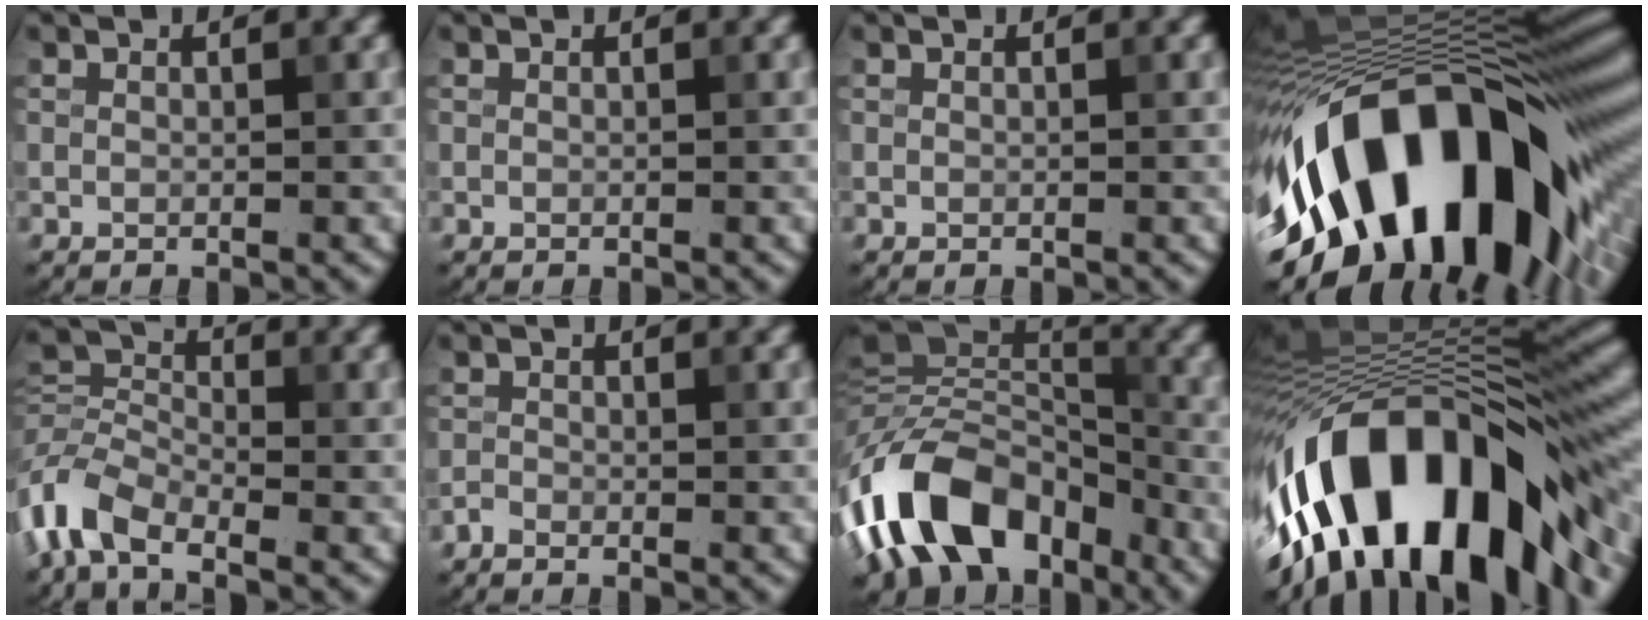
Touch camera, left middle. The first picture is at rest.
{"total": 0.0}
{"total": 0.0}
{"total": 18.7, "force": [-7.8, 9.0, 14.3], "torque": [-0.231, 0.012, -0.119]}
{"total": 5.4, "force": [-4.1, 2.3, 2.7], "torque": [-0.073, 0.003, -0.089]}
{"total": 1.3, "force": [-1.3, -0.2, -0.1], "torque": [-0.009, 0.001, -0.014]}
{"total": 14.2, "force": [-8.2, 8.2, 8.2], "torque": [-0.173, 0.018, -0.150]}
{"total": 16.6, "force": [-7.2, 7.2, 13.2], "torque": [-0.223, 0.028, -0.111]}